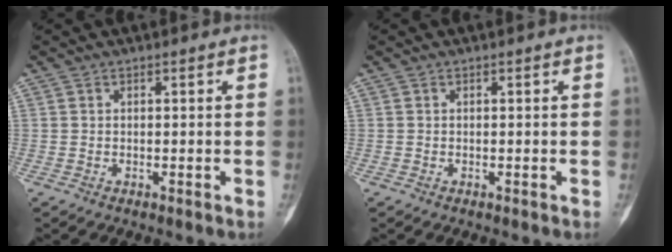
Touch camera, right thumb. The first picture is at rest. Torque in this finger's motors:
{"motor_torque": [-0.03, -0.03, 0.01, -0.01, 0.00]}